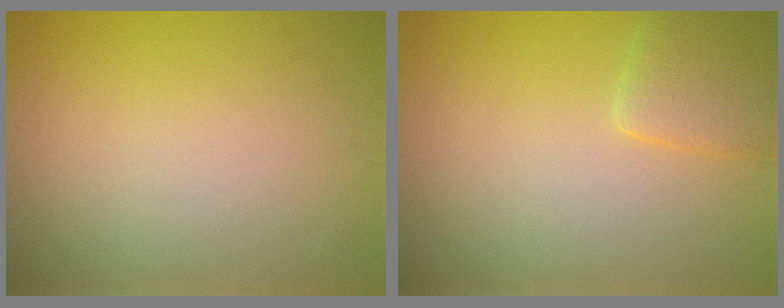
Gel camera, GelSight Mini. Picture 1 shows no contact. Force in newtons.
{"total": 2.5, "press": 2.5, "slide": 0.2}